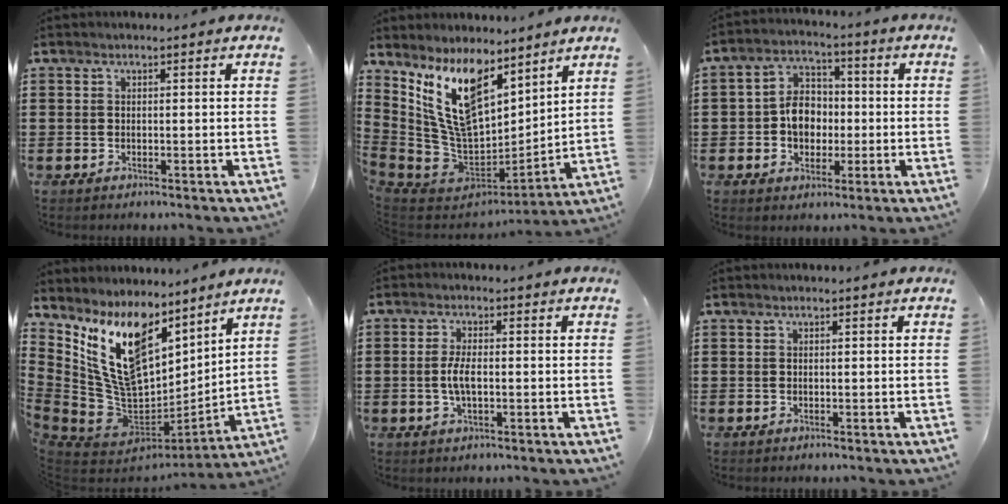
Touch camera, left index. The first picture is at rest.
{"total": 13.9, "force": [8.0, 6.8, 9.1], "torque": [-0.237, -0.045, 0.148]}
{"total": 6.8, "force": [-0.7, 5.4, 4.2], "torque": [-0.089, 0.011, -0.017]}
{"total": 15.4, "force": [7.7, 8.4, 10.4], "torque": [-0.269, -0.059, 0.140]}
{"total": 3.7, "force": [-0.5, 1.3, 3.5], "torque": [-0.086, -0.005, -0.017]}
{"total": 0.0}